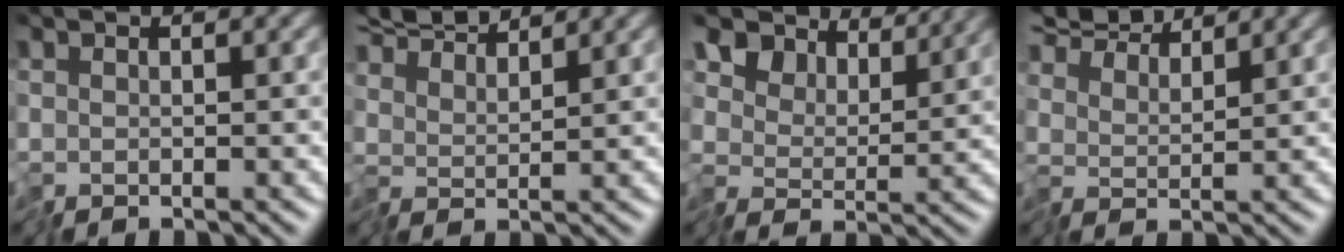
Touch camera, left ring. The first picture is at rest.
{"total": 5.3, "force": [5.0, 0.7, 1.6], "torque": [-0.045, 0.019, 0.091]}
{"total": 6.5, "force": [5.1, 3.1, 2.6], "torque": [-0.054, 0.006, 0.071]}
{"total": 6.2, "force": [5.6, 1.4, 2.4], "torque": [-0.061, 0.023, 0.088]}